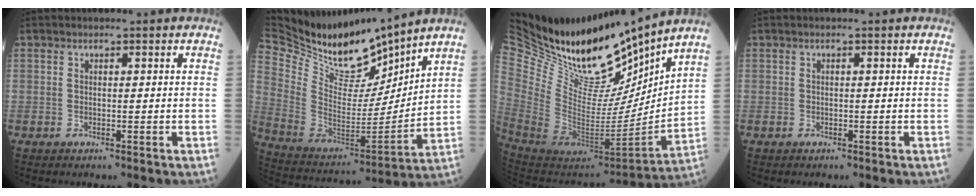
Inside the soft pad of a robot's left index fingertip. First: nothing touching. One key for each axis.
{"total": 22.6, "fx": 20.2, "fy": 5.5, "fz": 8.4, "tx": -0.191, "ty": -0.021, "tz": 0.366}
{"total": 27.6, "fx": 24.9, "fy": 5.7, "fz": 10.6, "tx": -0.217, "ty": -0.062, "tz": 0.430}
{"total": 0.0}